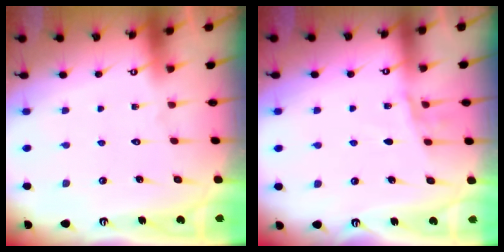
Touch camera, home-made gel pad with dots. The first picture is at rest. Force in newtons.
{"total": 5.9, "press": 5.9, "slide": 0.2}